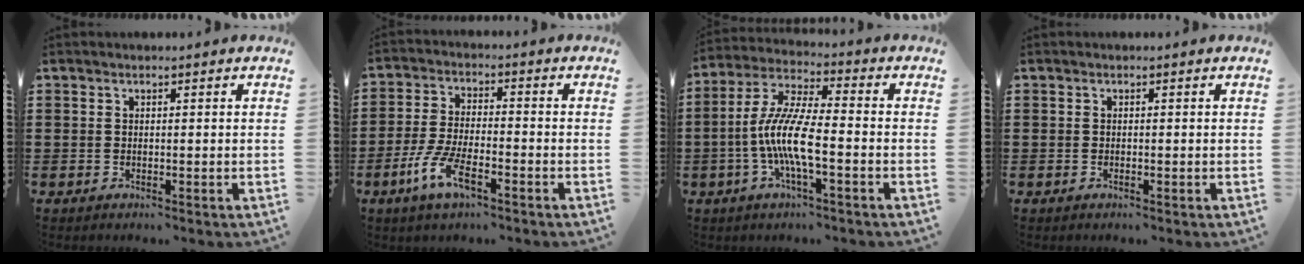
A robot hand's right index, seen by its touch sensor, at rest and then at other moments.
{"total": 6.9, "force": [-3.7, 1.9, 5.5], "torque": [-0.129, -0.012, -0.073]}
{"total": 9.7, "force": [-2.9, 1.8, 9.0], "torque": [-0.208, -0.017, -0.063]}
{"total": 0.0}